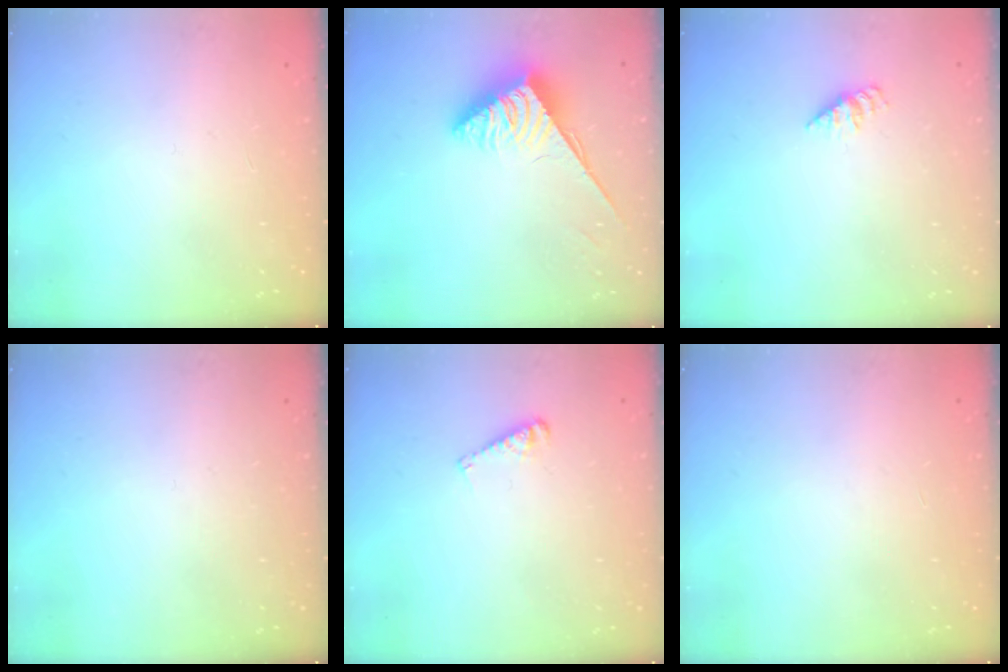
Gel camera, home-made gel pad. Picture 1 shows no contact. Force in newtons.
{"total": 4.0, "press": 3.9, "slide": 0.6}
{"total": 1.6, "press": 1.6, "slide": 0.2}
{"total": 0.0}
{"total": 3.9, "press": 3.9, "slide": 0.3}
{"total": 0.0}